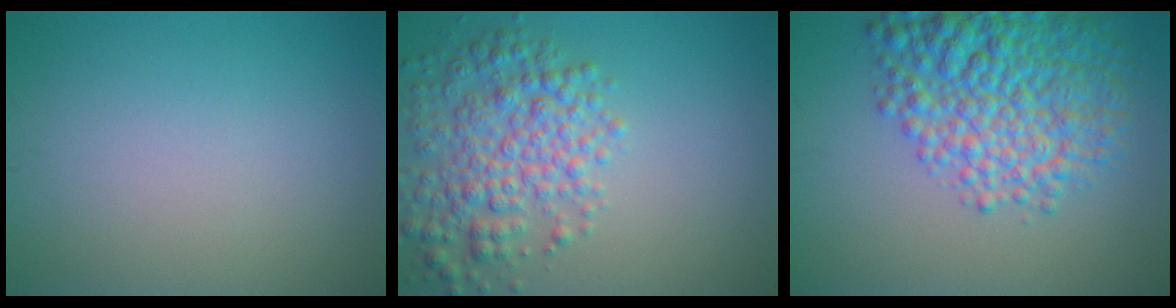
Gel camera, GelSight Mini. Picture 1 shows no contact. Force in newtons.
{"total": 5.8, "press": 5.8, "slide": 0.2}
{"total": 8.9, "press": 8.9, "slide": 0.3}